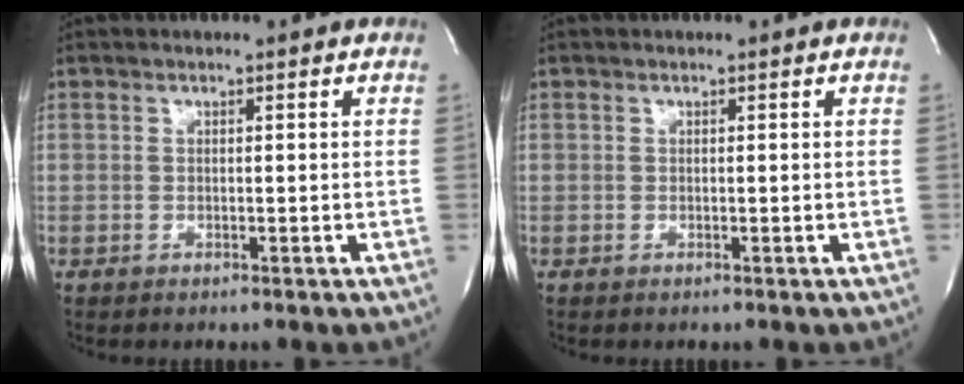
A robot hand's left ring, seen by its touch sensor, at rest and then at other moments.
{"total": 0.0}